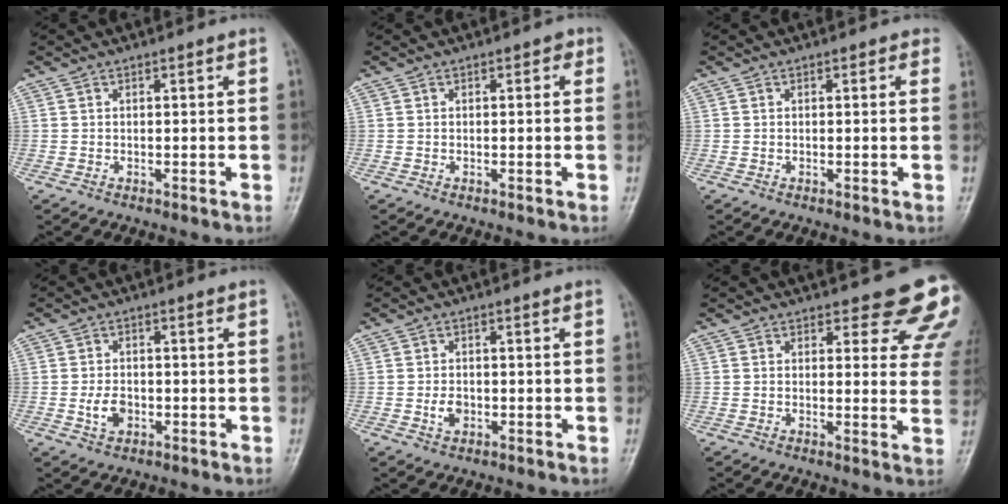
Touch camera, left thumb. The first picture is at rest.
{"total": 0.7, "force": [0.1, 0.5, 0.5], "torque": [0.007, 0.004, -0.003]}
{"total": 0.8, "force": [0.6, 0.5, 0.2], "torque": [0.005, -0.002, -0.003]}
{"total": 3.5, "force": [-0.8, 2.3, 2.4], "torque": [-0.037, 0.002, -0.009]}
{"total": 2.3, "force": [-0.5, 1.6, 1.6], "torque": [-0.020, 0.002, -0.002]}
{"total": 11.4, "force": [9.7, 4.1, 4.4], "torque": [0.000, -0.061, 0.085]}